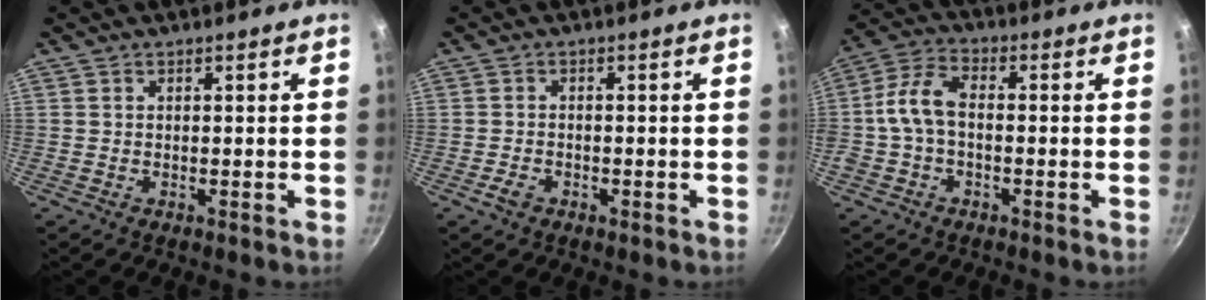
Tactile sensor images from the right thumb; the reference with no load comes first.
{"total": 2.9, "force": [-1.5, 1.6, 1.9], "torque": [-0.041, 0.010, -0.030]}
{"total": 7.8, "force": [-1.1, 4.6, 6.2], "torque": [-0.128, 0.031, -0.033]}